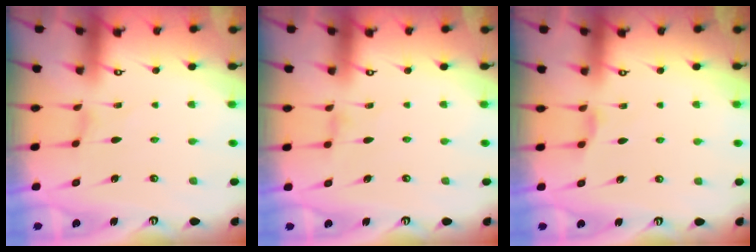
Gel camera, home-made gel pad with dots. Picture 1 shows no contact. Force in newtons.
{"total": 0.9, "press": 0.8, "slide": 0.4}
{"total": 3.7, "press": 3.7, "slide": 0.7}